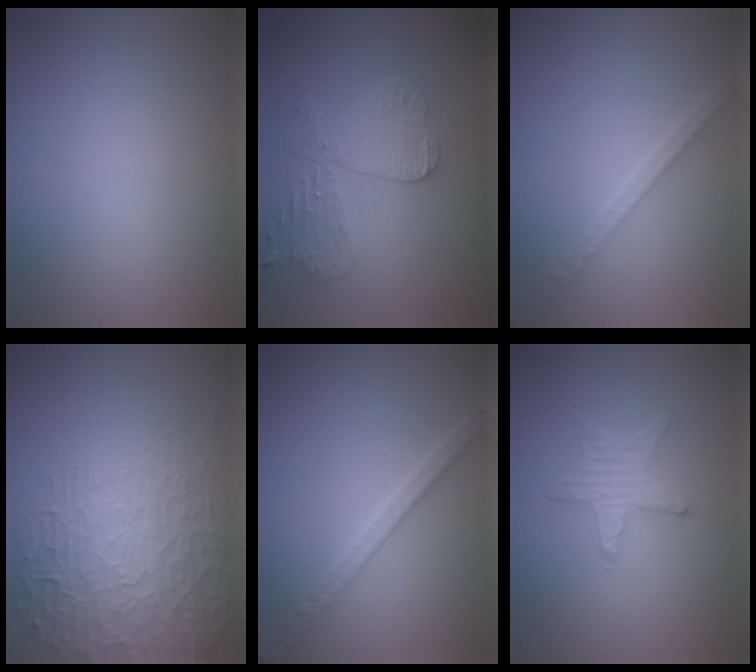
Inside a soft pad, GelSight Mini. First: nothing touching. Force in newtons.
{"total": 4.0, "press": 3.7, "slide": 1.5}
{"total": 1.9, "press": 1.9, "slide": 0.4}
{"total": 7.0, "press": 5.3, "slide": 4.6}
{"total": 2.5, "press": 2.4, "slide": 0.4}
{"total": 1.2, "press": 1.2, "slide": 0.1}